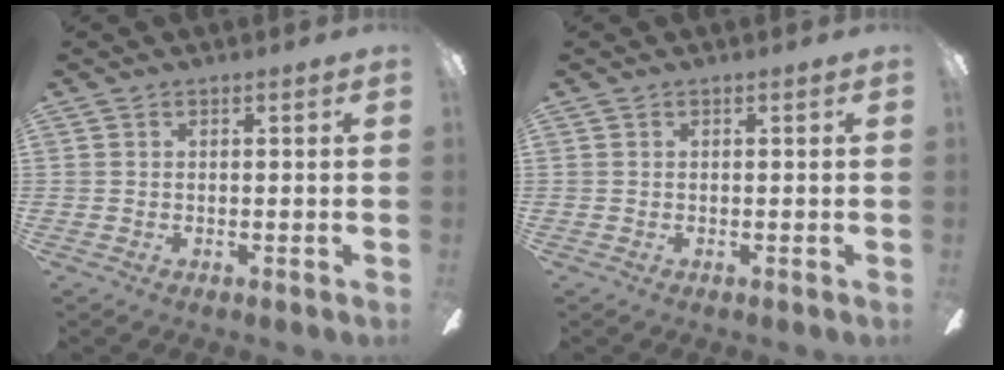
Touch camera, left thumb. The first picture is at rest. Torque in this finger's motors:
{"motor_torque": [-0.05, 0.01, 0.03, 0.03, 0.00]}